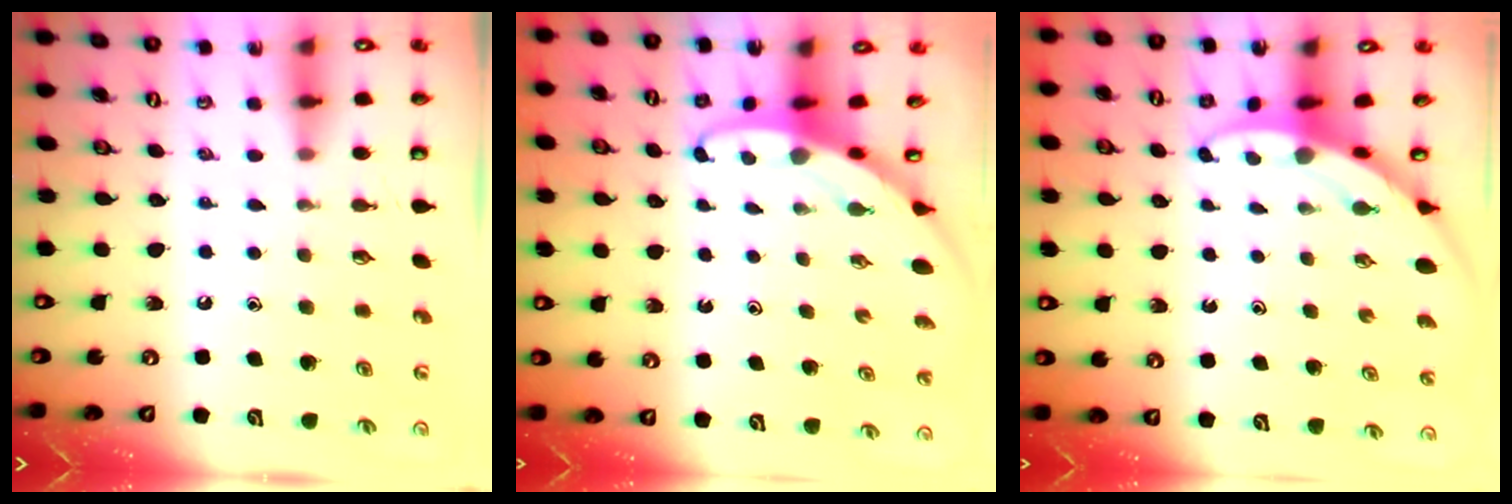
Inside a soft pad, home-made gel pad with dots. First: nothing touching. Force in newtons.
{"total": 5.1, "press": 5.1, "slide": 0.2}
{"total": 3.1, "press": 3.1, "slide": 0.3}